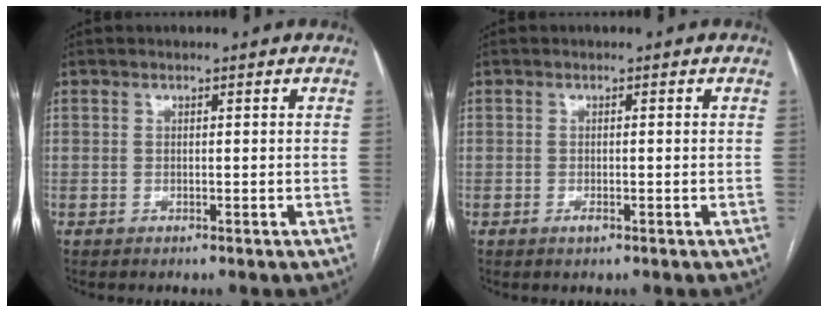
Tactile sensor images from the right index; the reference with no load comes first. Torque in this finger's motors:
{"motor_torque": [-0.09, 0.01, -0.01, -0.01]}